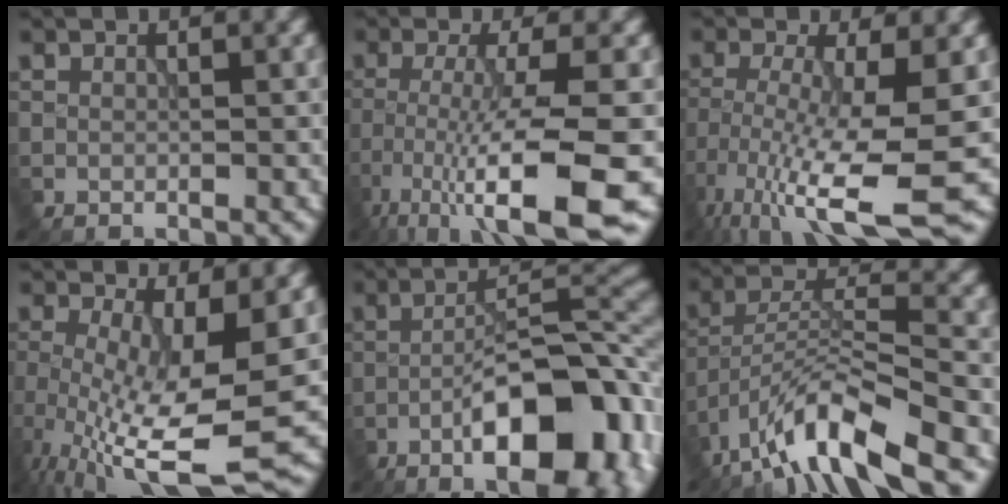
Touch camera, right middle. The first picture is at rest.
{"total": 9.4, "force": [-4.9, 1.5, 7.9], "torque": [-0.134, -0.003, -0.091]}
{"total": 10.2, "force": [-4.9, 1.8, 8.7], "torque": [-0.175, -0.021, -0.082]}
{"total": 9.9, "force": [-2.4, 2.4, 9.3], "torque": [-0.176, -0.026, -0.037]}
{"total": 13.6, "force": [-6.3, 4.9, 11.0], "torque": [-0.158, 0.010, -0.104]}
{"total": 10.6, "force": [-7.6, 2.3, 7.0], "torque": [-0.117, 0.012, -0.147]}